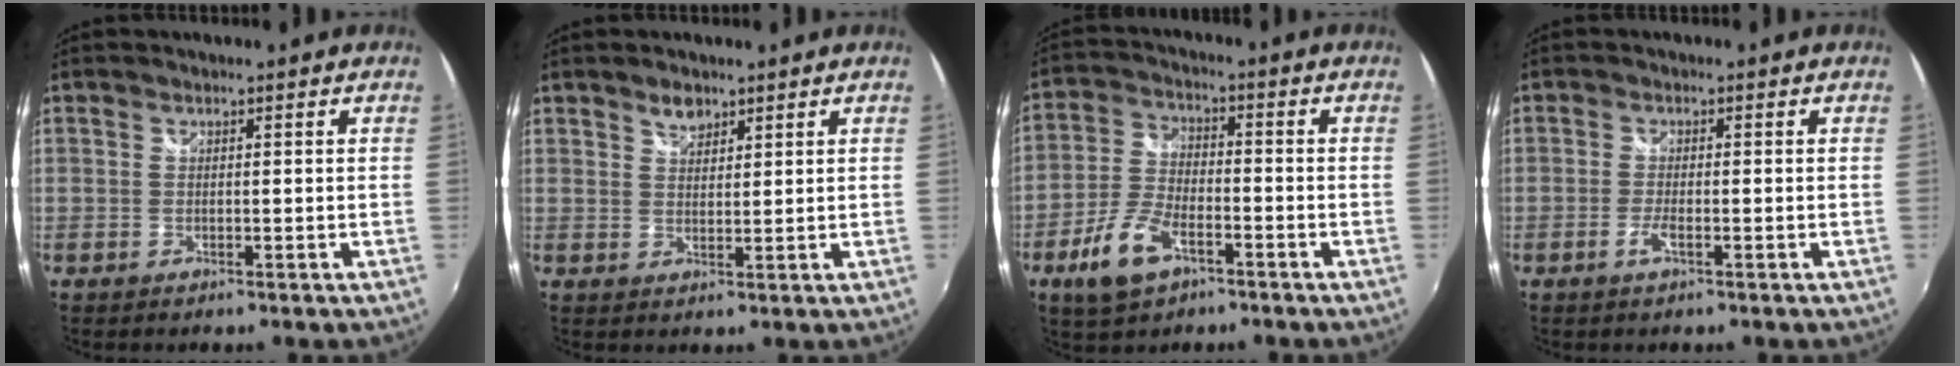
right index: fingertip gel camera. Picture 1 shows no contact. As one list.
[{"total": 2.9, "force": [2.2, 1.4, 1.1], "torque": [-0.014, 0.004, 0.038]}, {"total": 9.7, "force": [-5.4, 4.5, 6.7], "torque": [-0.150, -0.001, -0.099]}, {"total": 2.2, "force": [-1.1, 0.3, 1.8], "torque": [-0.043, -0.003, -0.023]}]